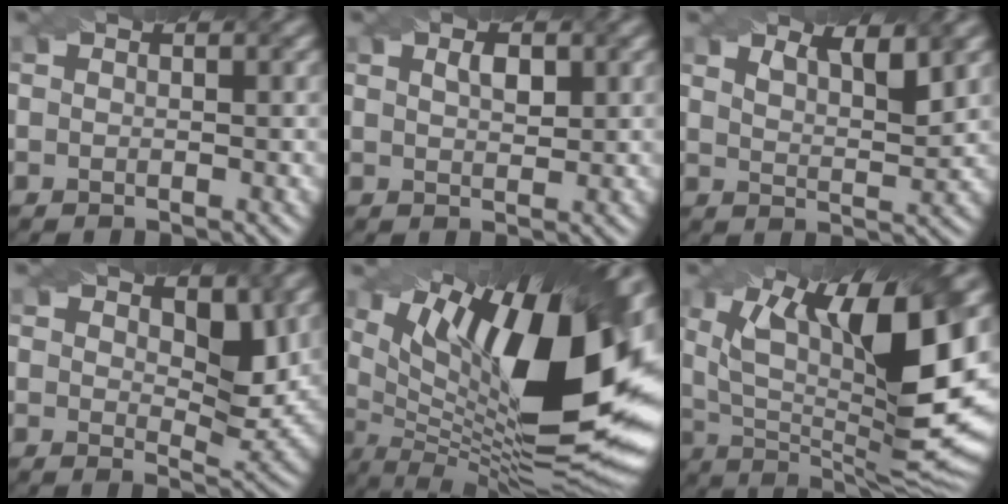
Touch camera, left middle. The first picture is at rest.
{"total": 1.7, "force": [0.8, 0.8, 1.3], "torque": [-0.026, 0.002, 0.017]}
{"total": 4.0, "force": [2.6, 1.3, 2.7], "torque": [-0.030, 0.006, 0.031]}
{"total": 4.0, "force": [1.5, 2.1, 3.1], "torque": [-0.046, -0.014, 0.027]}
{"total": 18.3, "force": [4.8, 6.8, 16.4], "torque": [-0.255, 0.008, 0.091]}
{"total": 15.1, "force": [4.8, 4.9, 13.5], "torque": [-0.220, -0.010, 0.083]}